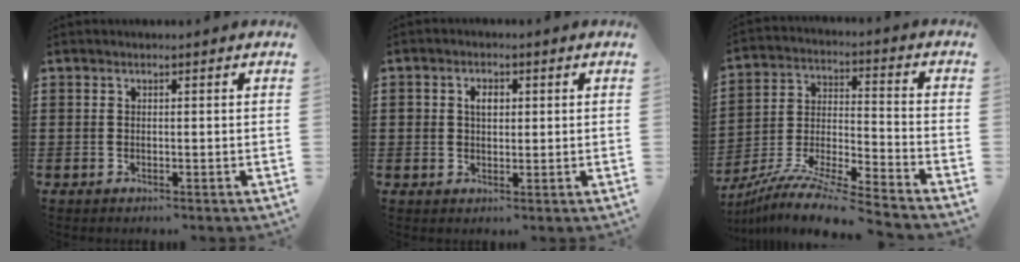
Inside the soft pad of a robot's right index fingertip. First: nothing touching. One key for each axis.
{"total": 2.6, "fx": 0.6, "fy": 1.8, "fz": 1.8, "tx": -0.039, "ty": 0.013, "tz": 0.009}
{"total": 9.4, "fx": -8.7, "fy": -0.5, "fz": 3.5, "tx": -0.073, "ty": -0.007, "tz": -0.178}